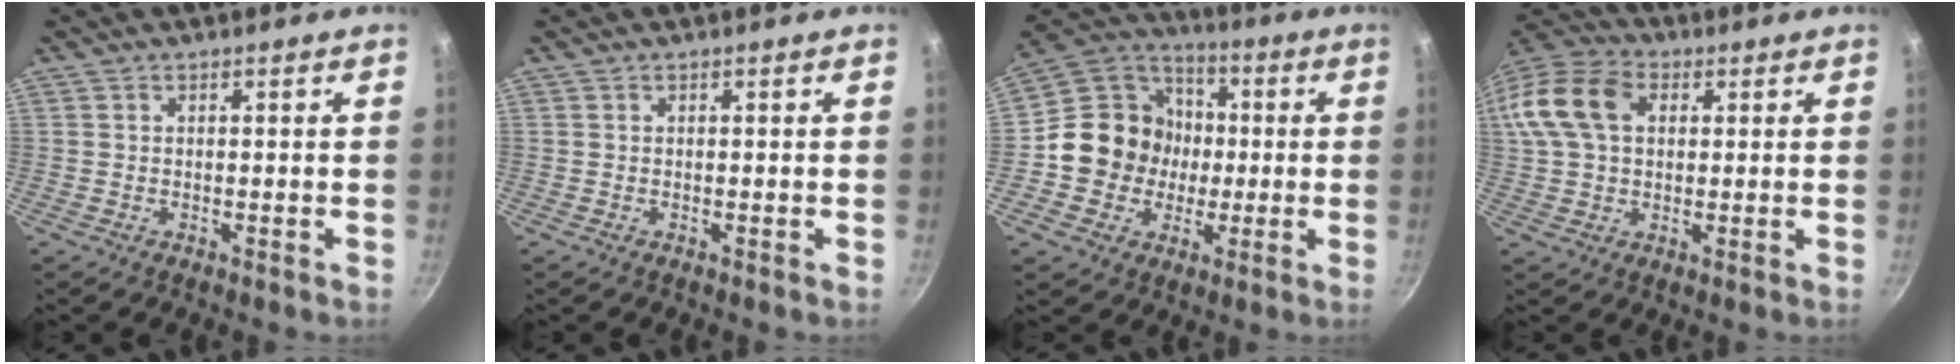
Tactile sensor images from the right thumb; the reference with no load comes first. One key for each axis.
{"total": 0.0}
{"total": 14.9, "fx": -1.2, "fy": 13.7, "fz": 5.6, "tx": -0.055, "ty": 0.028, "tz": -0.030}
{"total": 15.5, "fx": 3.6, "fy": 11.0, "fz": 10.3, "tx": -0.201, "ty": 0.030, "tz": 0.051}